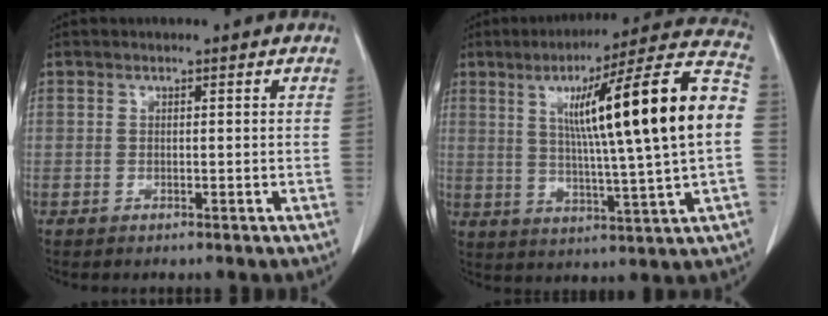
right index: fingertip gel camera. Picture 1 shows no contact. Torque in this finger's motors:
{"motor_torque": [1.86, 0.28, 0.78, 0.21]}